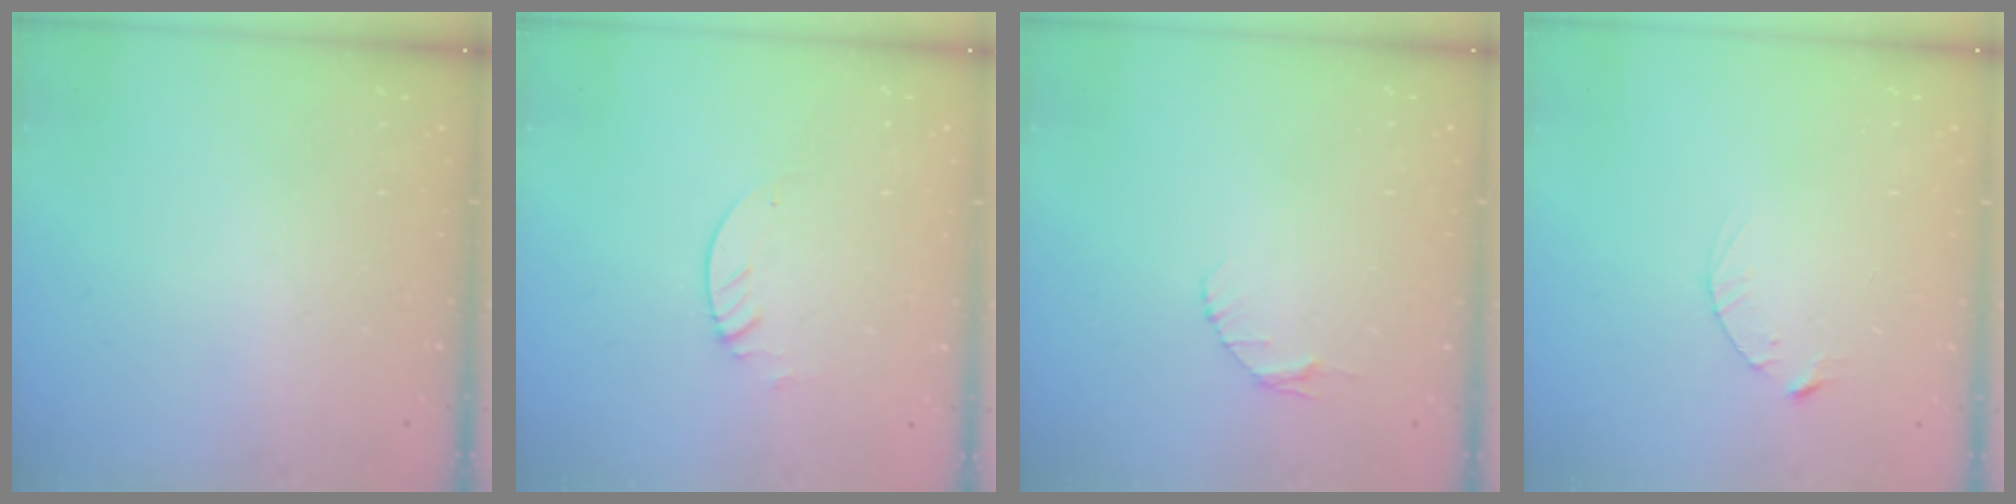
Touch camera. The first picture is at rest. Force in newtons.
{"total": 2.3, "press": 2.3, "slide": 0.2}
{"total": 4.0, "press": 4.0, "slide": 0.6}
{"total": 2.5, "press": 2.5, "slide": 0.4}